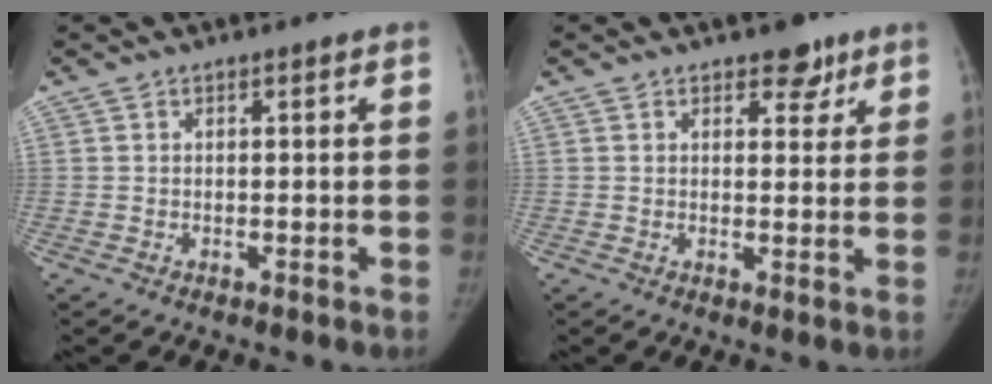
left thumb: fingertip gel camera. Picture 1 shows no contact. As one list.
[{"total": 4.2, "force": [2.8, 2.4, 1.9], "torque": [0.004, -0.014, 0.037]}]